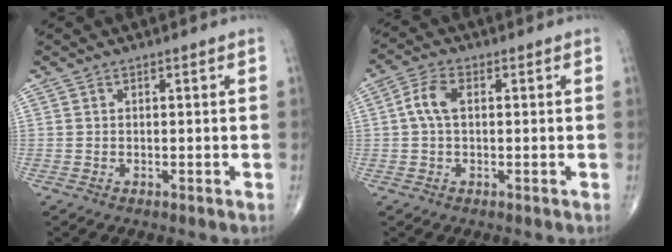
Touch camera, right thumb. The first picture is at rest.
{"total": 4.7, "force": [0.5, 2.7, 3.9], "torque": [-0.089, 0.014, 0.006]}